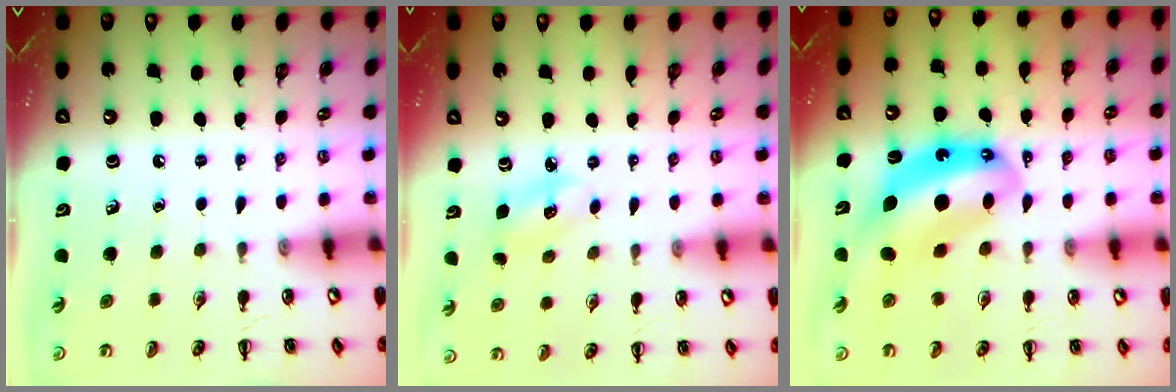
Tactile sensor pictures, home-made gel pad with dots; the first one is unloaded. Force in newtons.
{"total": 4.9, "press": 4.8, "slide": 1.2}
{"total": 10.7, "press": 10.3, "slide": 2.8}